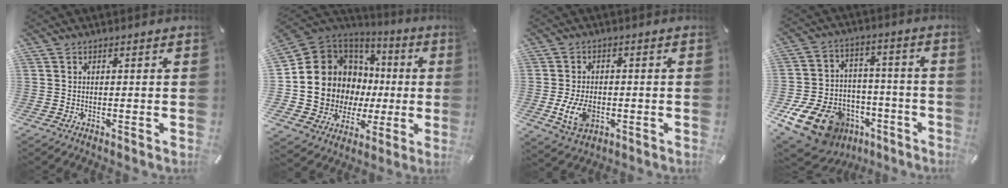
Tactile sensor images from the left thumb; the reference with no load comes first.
{"total": 14.8, "force": [1.4, 13.7, 5.2], "torque": [-0.107, -0.048, 0.053]}
{"total": 7.9, "force": [-1.7, 5.5, 5.4], "torque": [-0.111, 0.003, -0.030]}
{"total": 17.1, "force": [-8.5, 12.4, 8.1], "torque": [-0.136, 0.049, -0.132]}